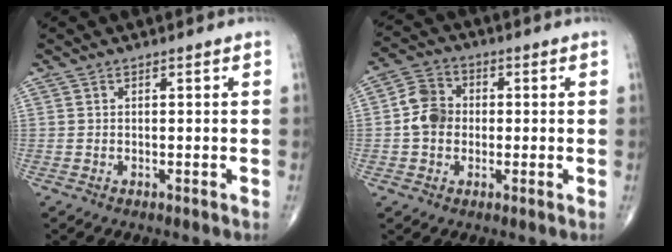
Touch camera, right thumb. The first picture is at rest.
{"total": 7.1, "force": [-0.3, 5.9, 3.9], "torque": [-0.058, 0.018, -0.016]}